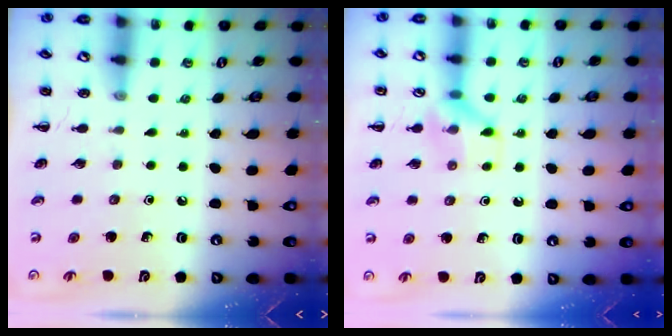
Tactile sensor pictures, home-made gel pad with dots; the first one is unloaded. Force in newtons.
{"total": 8.7, "press": 8.7, "slide": 0.5}